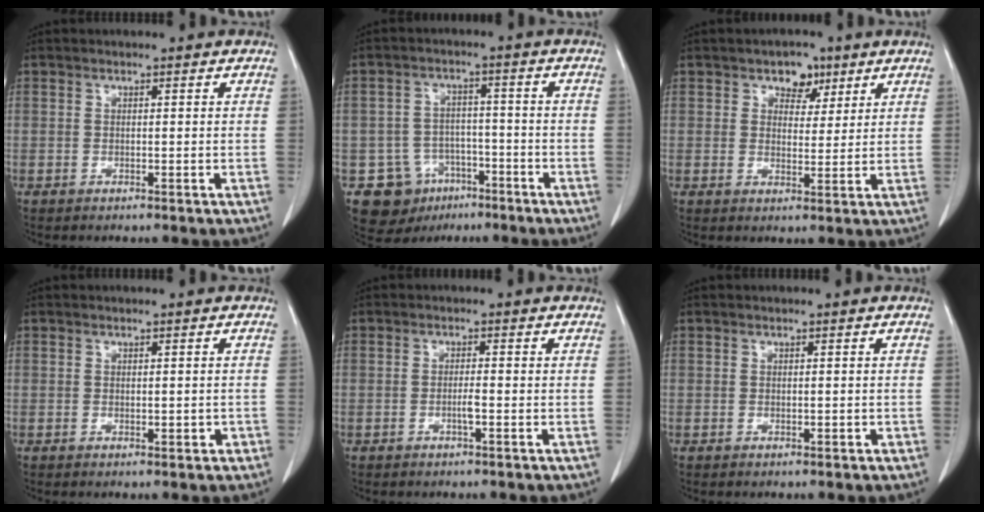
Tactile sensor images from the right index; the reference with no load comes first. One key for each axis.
{"total": 9.2, "fx": -4.7, "fy": 7.7, "fz": 1.5, "tx": -0.028, "ty": 0.021, "tz": -0.061}
{"total": 4.6, "fx": 2.7, "fy": 3.1, "fz": 2.1, "tx": -0.022, "ty": 0.006, "tz": 0.041}
{"total": 1.5, "fx": -0.3, "fy": 0.7, "fz": 1.3, "tx": -0.021, "ty": -0.003, "tz": 0.001}
{"total": 1.9, "fx": -0.6, "fy": 0.0, "fz": 1.8, "tx": -0.036, "ty": -0.001, "tz": -0.011}
{"total": 0.8, "fx": -0.1, "fy": 0.3, "fz": 0.7, "tx": -0.013, "ty": -0.002, "tz": 0.001}